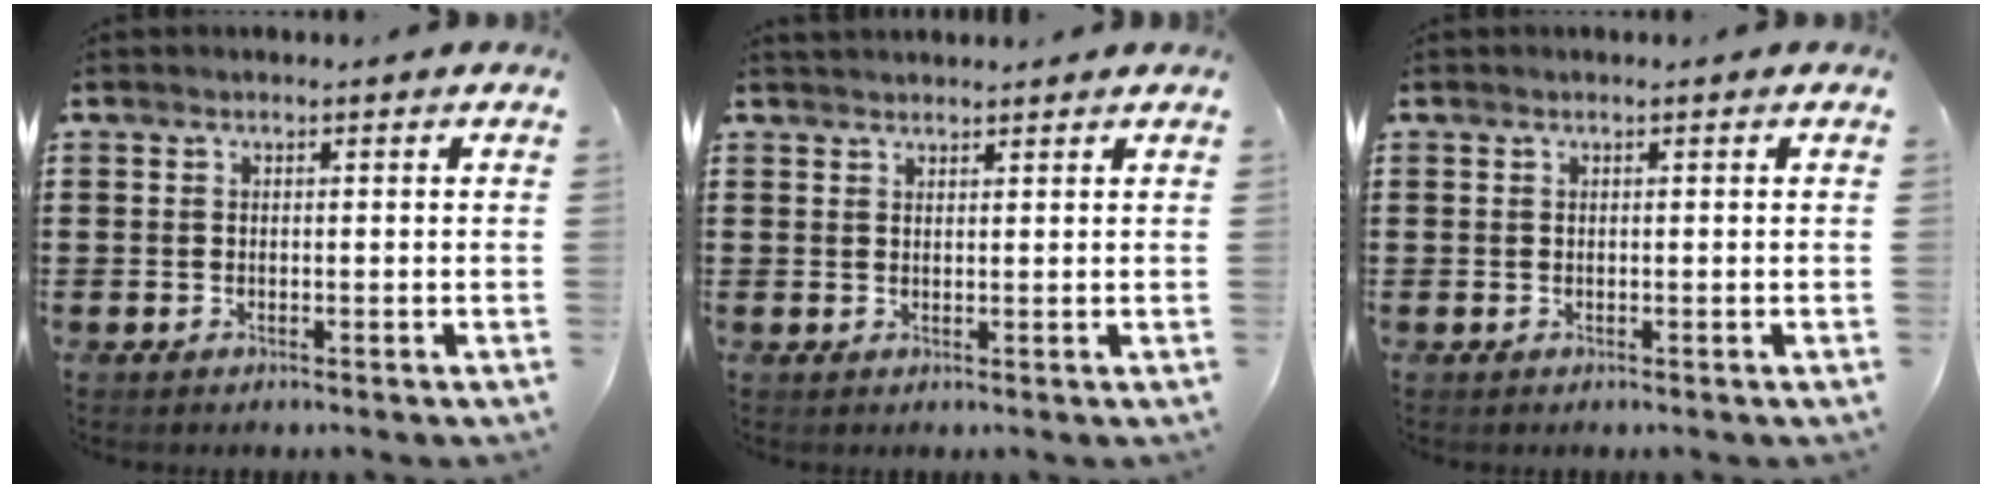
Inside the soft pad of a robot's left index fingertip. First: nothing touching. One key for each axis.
{"total": 1.3, "fx": 1.3, "fy": 0.1, "fz": 0.0, "tx": -0.002, "ty": 0.001, "tz": 0.025}
{"total": 0.0}